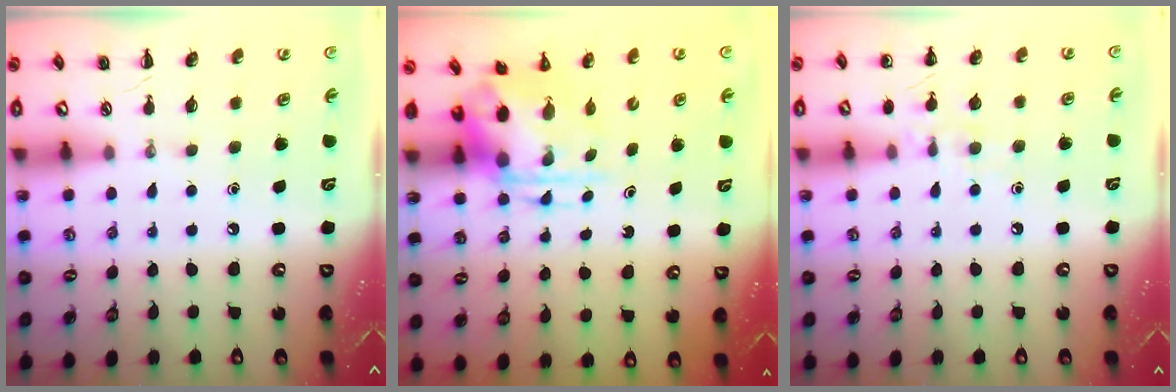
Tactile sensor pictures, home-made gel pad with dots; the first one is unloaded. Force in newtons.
{"total": 5.7, "press": 5.5, "slide": 1.3}
{"total": 7.7, "press": 7.5, "slide": 1.9}